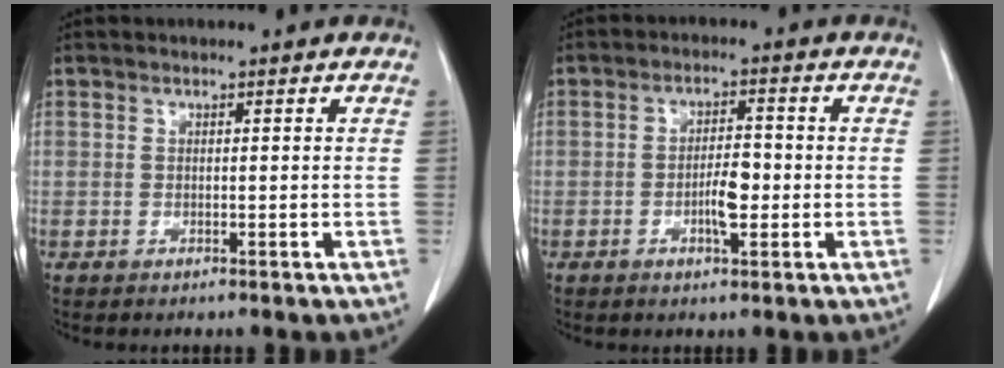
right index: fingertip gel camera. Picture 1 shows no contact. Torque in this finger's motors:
{"motor_torque": [0.10, -0.03, 0.00, 0.05]}